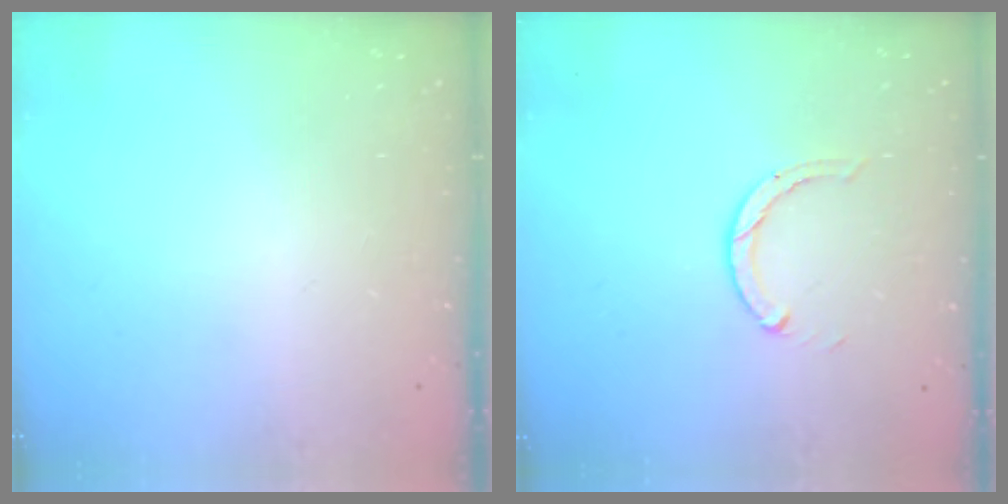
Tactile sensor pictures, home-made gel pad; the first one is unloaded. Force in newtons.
{"total": 1.9, "press": 1.9, "slide": 0.2}